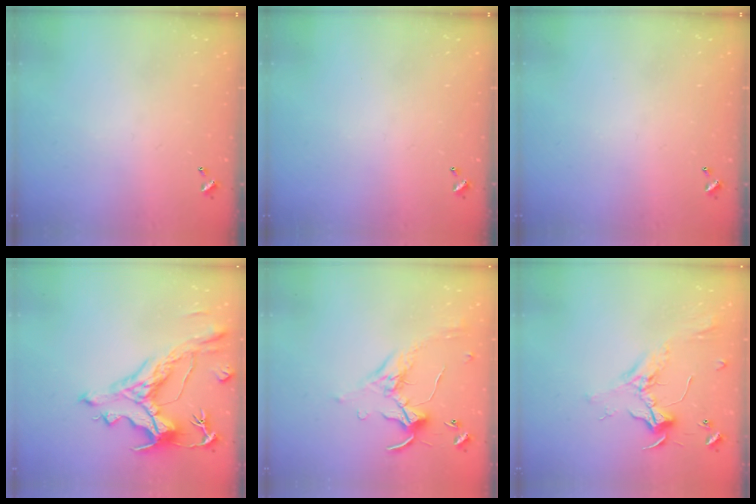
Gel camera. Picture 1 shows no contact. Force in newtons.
{"total": 0.0}
{"total": 0.0}
{"total": 4.1, "press": 3.7, "slide": 1.7}
{"total": 0.7, "press": 0.6, "slide": 0.4}
{"total": 2.3, "press": 2.2, "slide": 0.7}